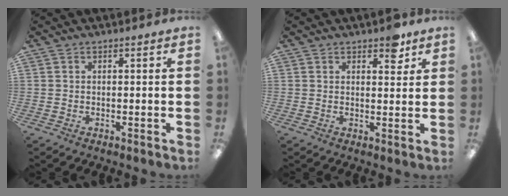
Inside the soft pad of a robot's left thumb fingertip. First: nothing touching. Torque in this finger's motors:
{"motor_torque": [0.35, 0.14, 0.20, -0.24, 0.00]}